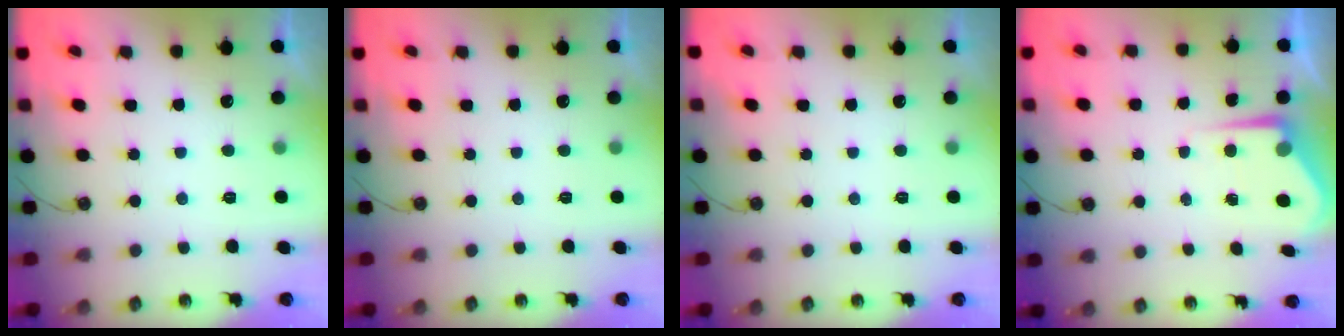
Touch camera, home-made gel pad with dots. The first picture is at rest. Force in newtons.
{"total": 0.0}
{"total": 0.0}
{"total": 5.2, "press": 5.2, "slide": 0.2}